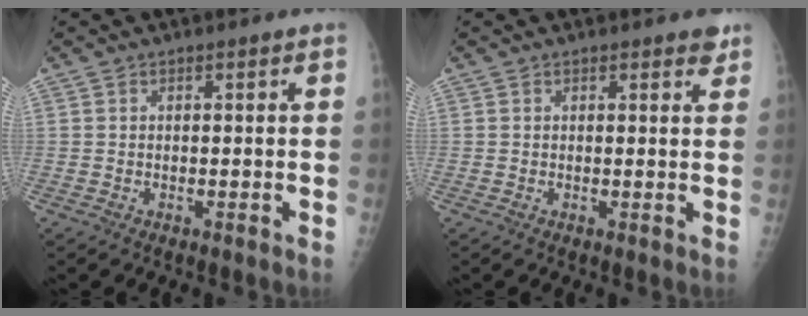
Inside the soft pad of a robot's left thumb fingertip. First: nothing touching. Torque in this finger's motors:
{"motor_torque": [3.87, -0.46, 0.15, 0.02, 0.06]}